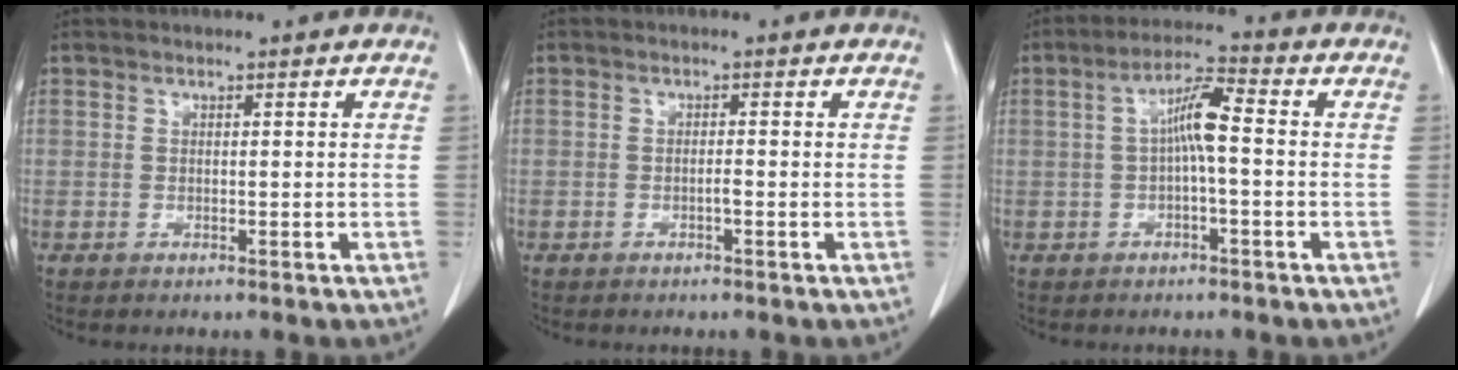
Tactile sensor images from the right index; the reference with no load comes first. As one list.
[{"total": 0.8, "force": [-0.4, 0.0, 0.7], "torque": [-0.013, 0.001, -0.006]}, {"total": 5.7, "force": [0.0, 0.7, 5.6], "torque": [-0.105, 0.018, -0.001]}]